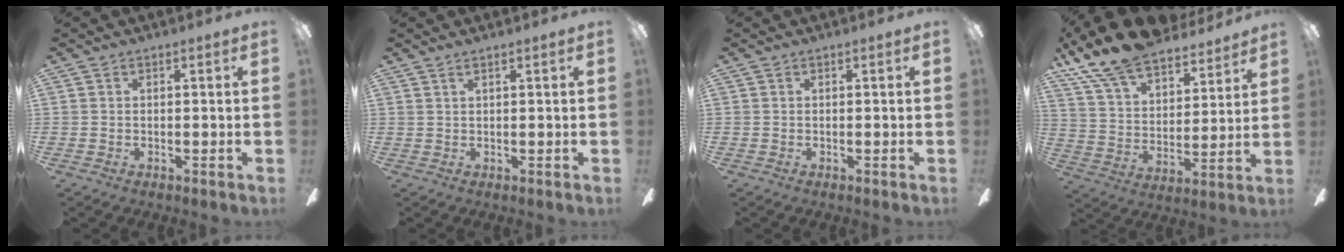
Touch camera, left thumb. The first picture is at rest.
{"total": 0.9, "force": [0.8, -0.1, 0.5], "torque": [-0.011, -0.001, 0.014]}
{"total": 0.0}
{"total": 15.6, "force": [13.0, 5.9, 6.4], "torque": [-0.135, -0.087, 0.236]}